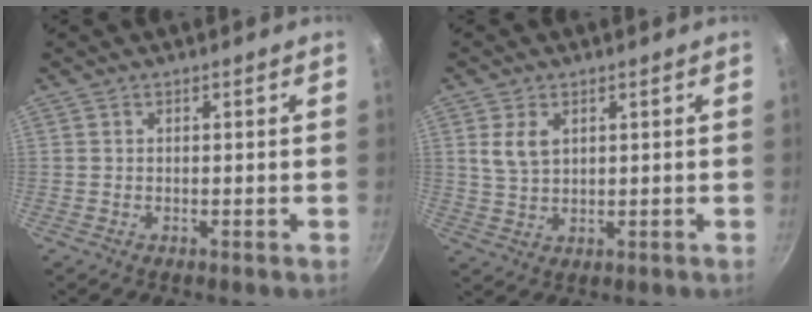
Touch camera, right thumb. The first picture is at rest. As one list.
[{"total": 4.8, "force": [1.8, 3.0, 3.3], "torque": [-0.059, -0.006, 0.037]}]